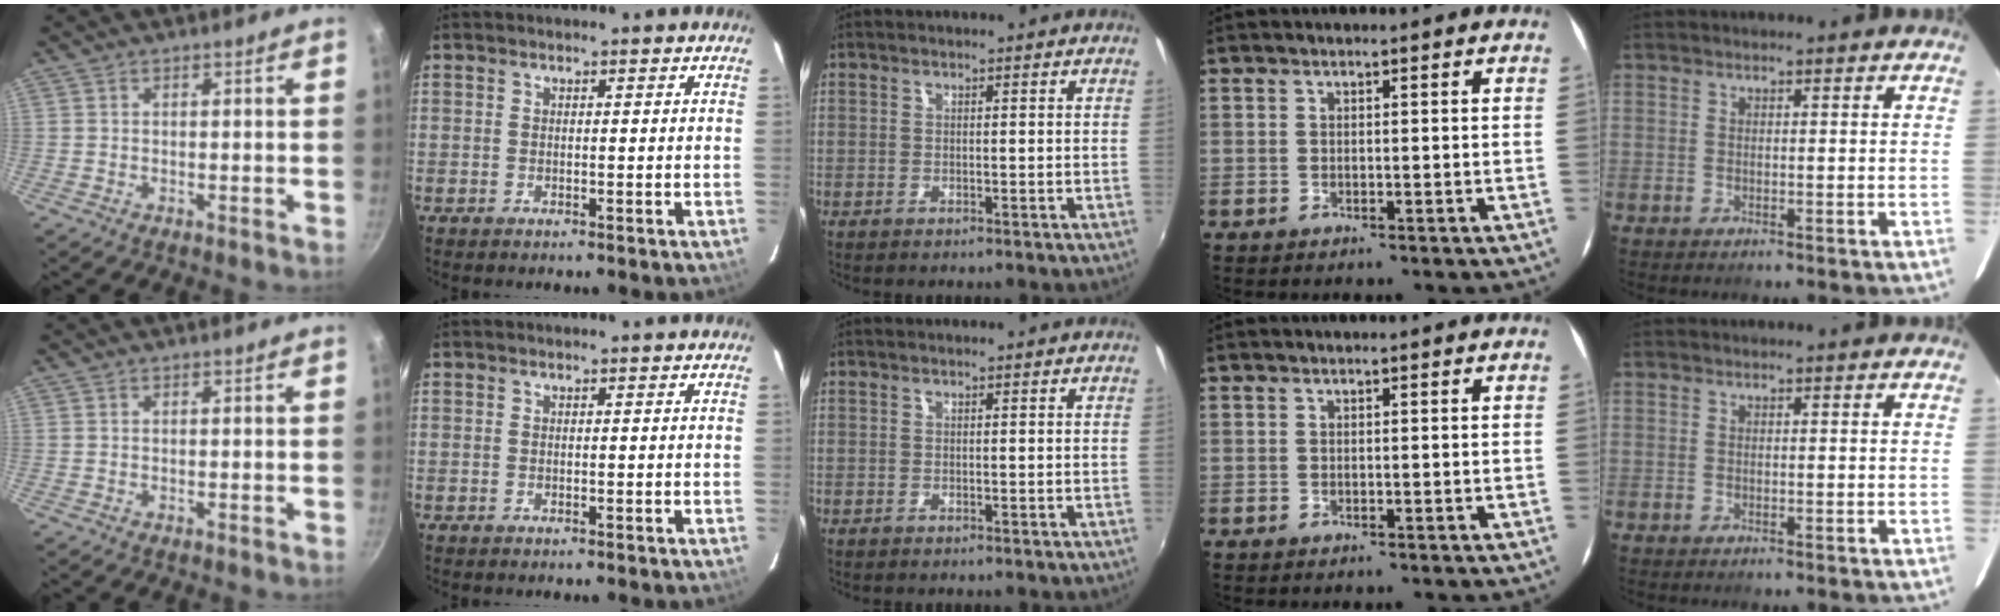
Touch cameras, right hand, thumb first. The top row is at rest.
{}